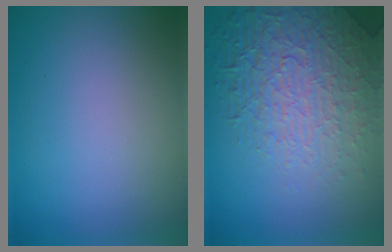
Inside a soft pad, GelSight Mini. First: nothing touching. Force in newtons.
{"total": 6.5, "press": 5.3, "slide": 3.7}